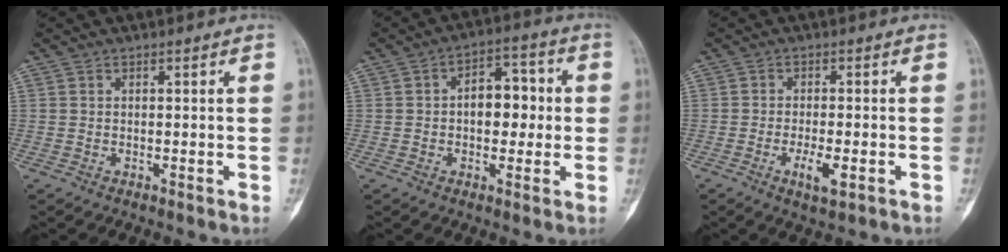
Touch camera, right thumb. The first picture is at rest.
{"total": 8.8, "force": [0.2, 5.5, 6.9], "torque": [-0.065, 0.023, -0.005]}
{"total": 4.6, "force": [-1.8, 1.4, 4.0], "torque": [-0.074, -0.001, -0.027]}